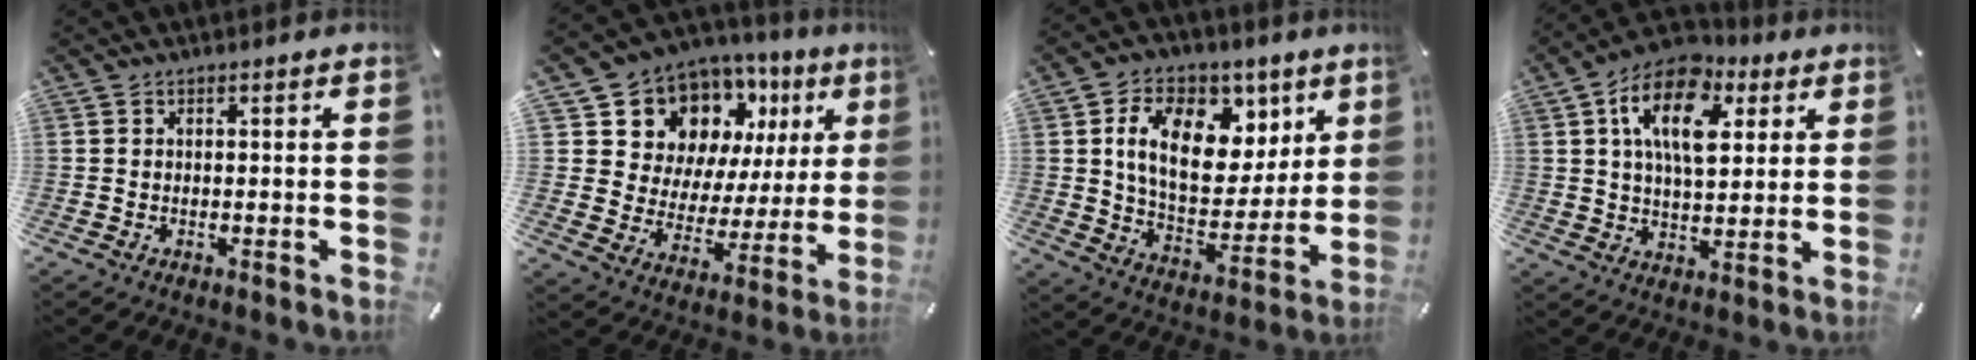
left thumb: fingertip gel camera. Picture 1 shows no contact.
{"total": 12.2, "force": [8.1, 8.6, 3.1], "torque": [-0.056, -0.081, 0.147]}
{"total": 16.9, "force": [7.4, 11.2, 10.4], "torque": [-0.163, -0.028, 0.133]}
{"total": 15.1, "force": [6.1, 9.1, 10.4], "torque": [-0.181, -0.008, 0.106]}